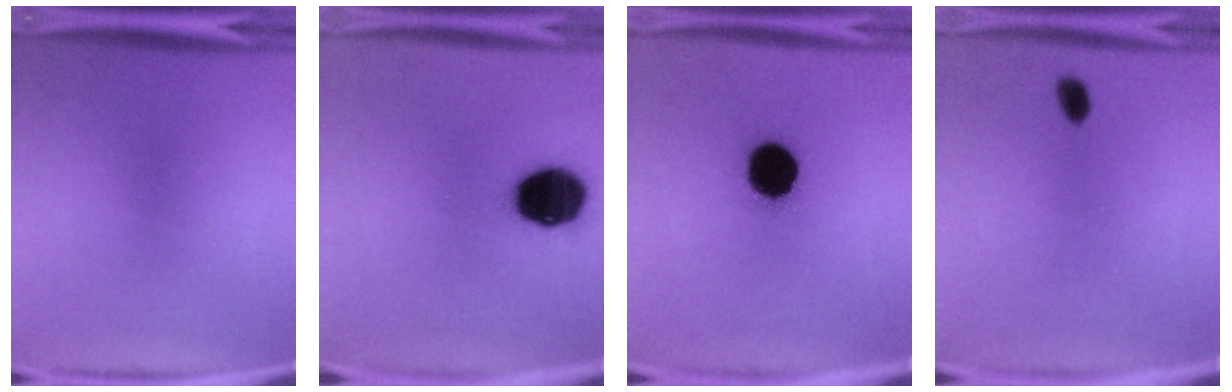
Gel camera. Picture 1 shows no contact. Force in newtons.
{"total": 17.5}
{"total": 14.9}
{"total": 2.4}